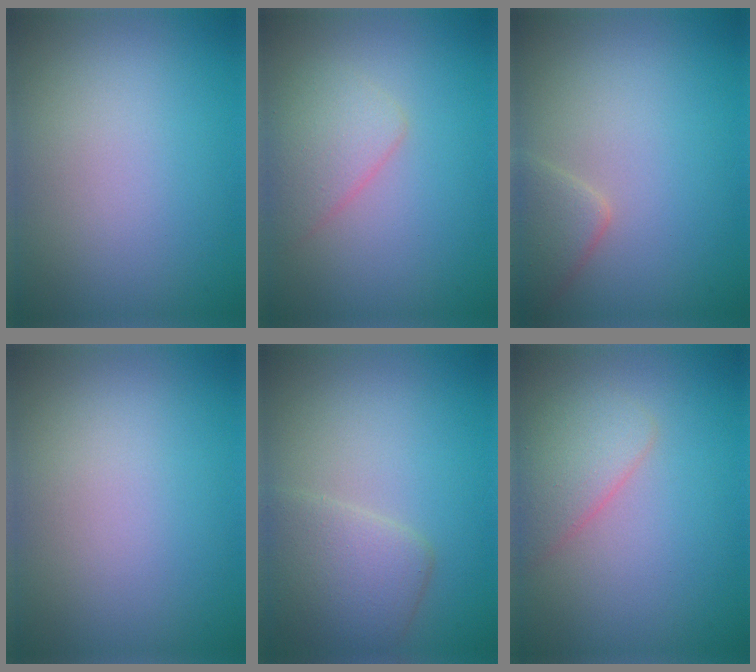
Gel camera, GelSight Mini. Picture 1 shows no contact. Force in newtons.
{"total": 2.4, "press": 2.4, "slide": 0.1}
{"total": 2.4, "press": 2.4, "slide": 0.1}
{"total": 0.0}
{"total": 3.8, "press": 3.8, "slide": 0.4}
{"total": 2.6, "press": 2.6, "slide": 0.1}